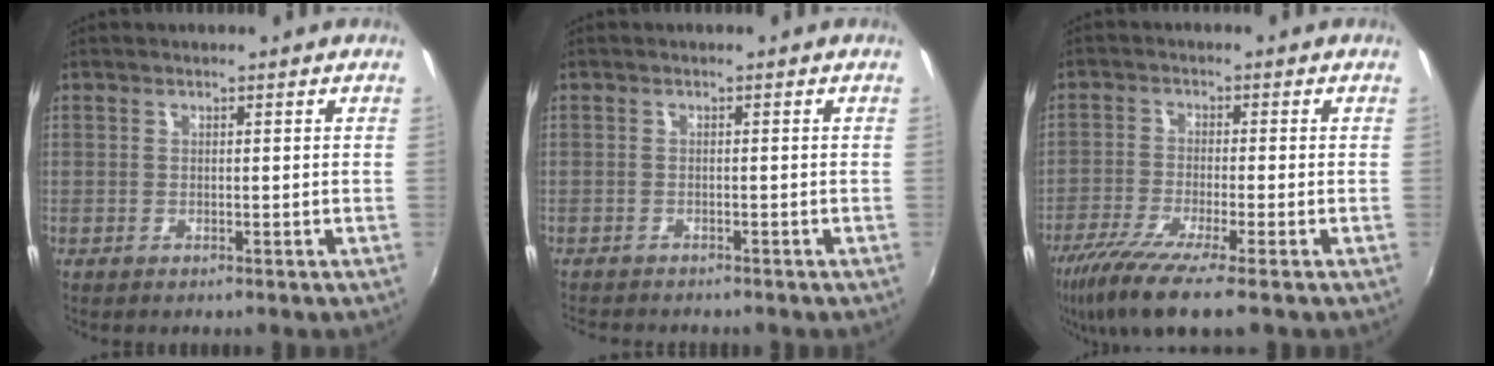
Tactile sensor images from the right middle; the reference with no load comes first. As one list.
[{"total": 3.5, "force": [-3.3, 0.5, 1.1], "torque": [-0.030, -0.017, -0.055]}, {"total": 10.2, "force": [-7.1, 0.5, 7.3], "torque": [-0.166, -0.041, -0.130]}]